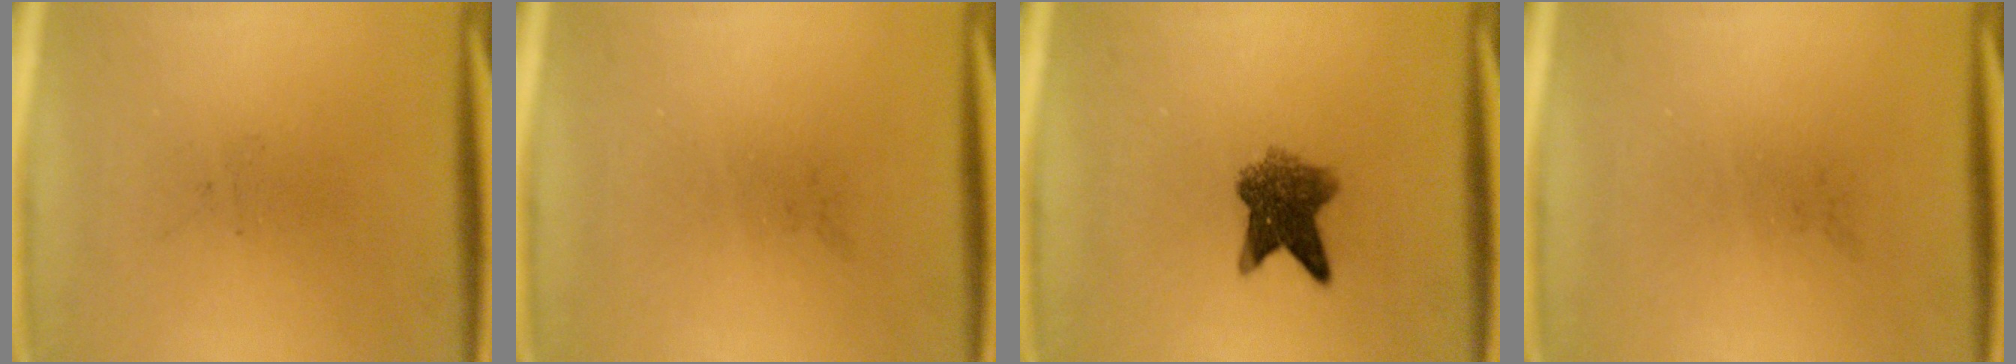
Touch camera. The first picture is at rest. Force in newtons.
{"total": 0.0}
{"total": 6.4}
{"total": 0.0}